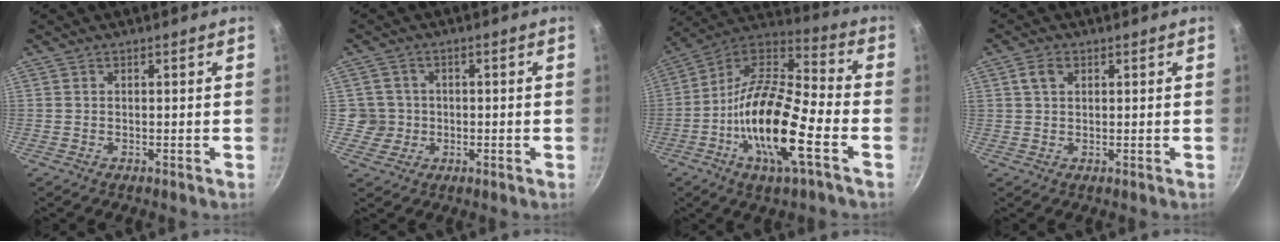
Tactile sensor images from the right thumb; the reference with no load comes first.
{"total": 4.6, "force": [-0.2, 4.5, 0.4], "torque": [0.023, 0.015, -0.002]}
{"total": 20.7, "force": [-6.6, 6.4, 18.5], "torque": [-0.337, 0.036, -0.144]}
{"total": 2.9, "force": [1.1, 2.0, 1.8], "torque": [-0.027, 0.004, 0.020]}